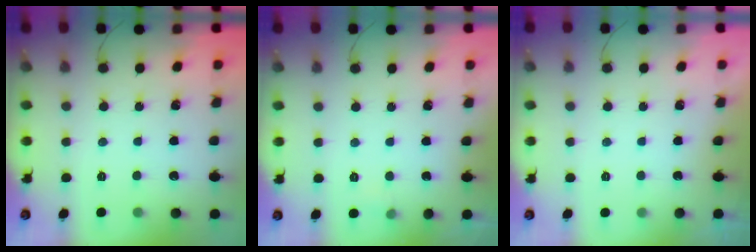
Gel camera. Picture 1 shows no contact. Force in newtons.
{"total": 7.0, "press": 2.6, "slide": 6.5}
{"total": 0.0}